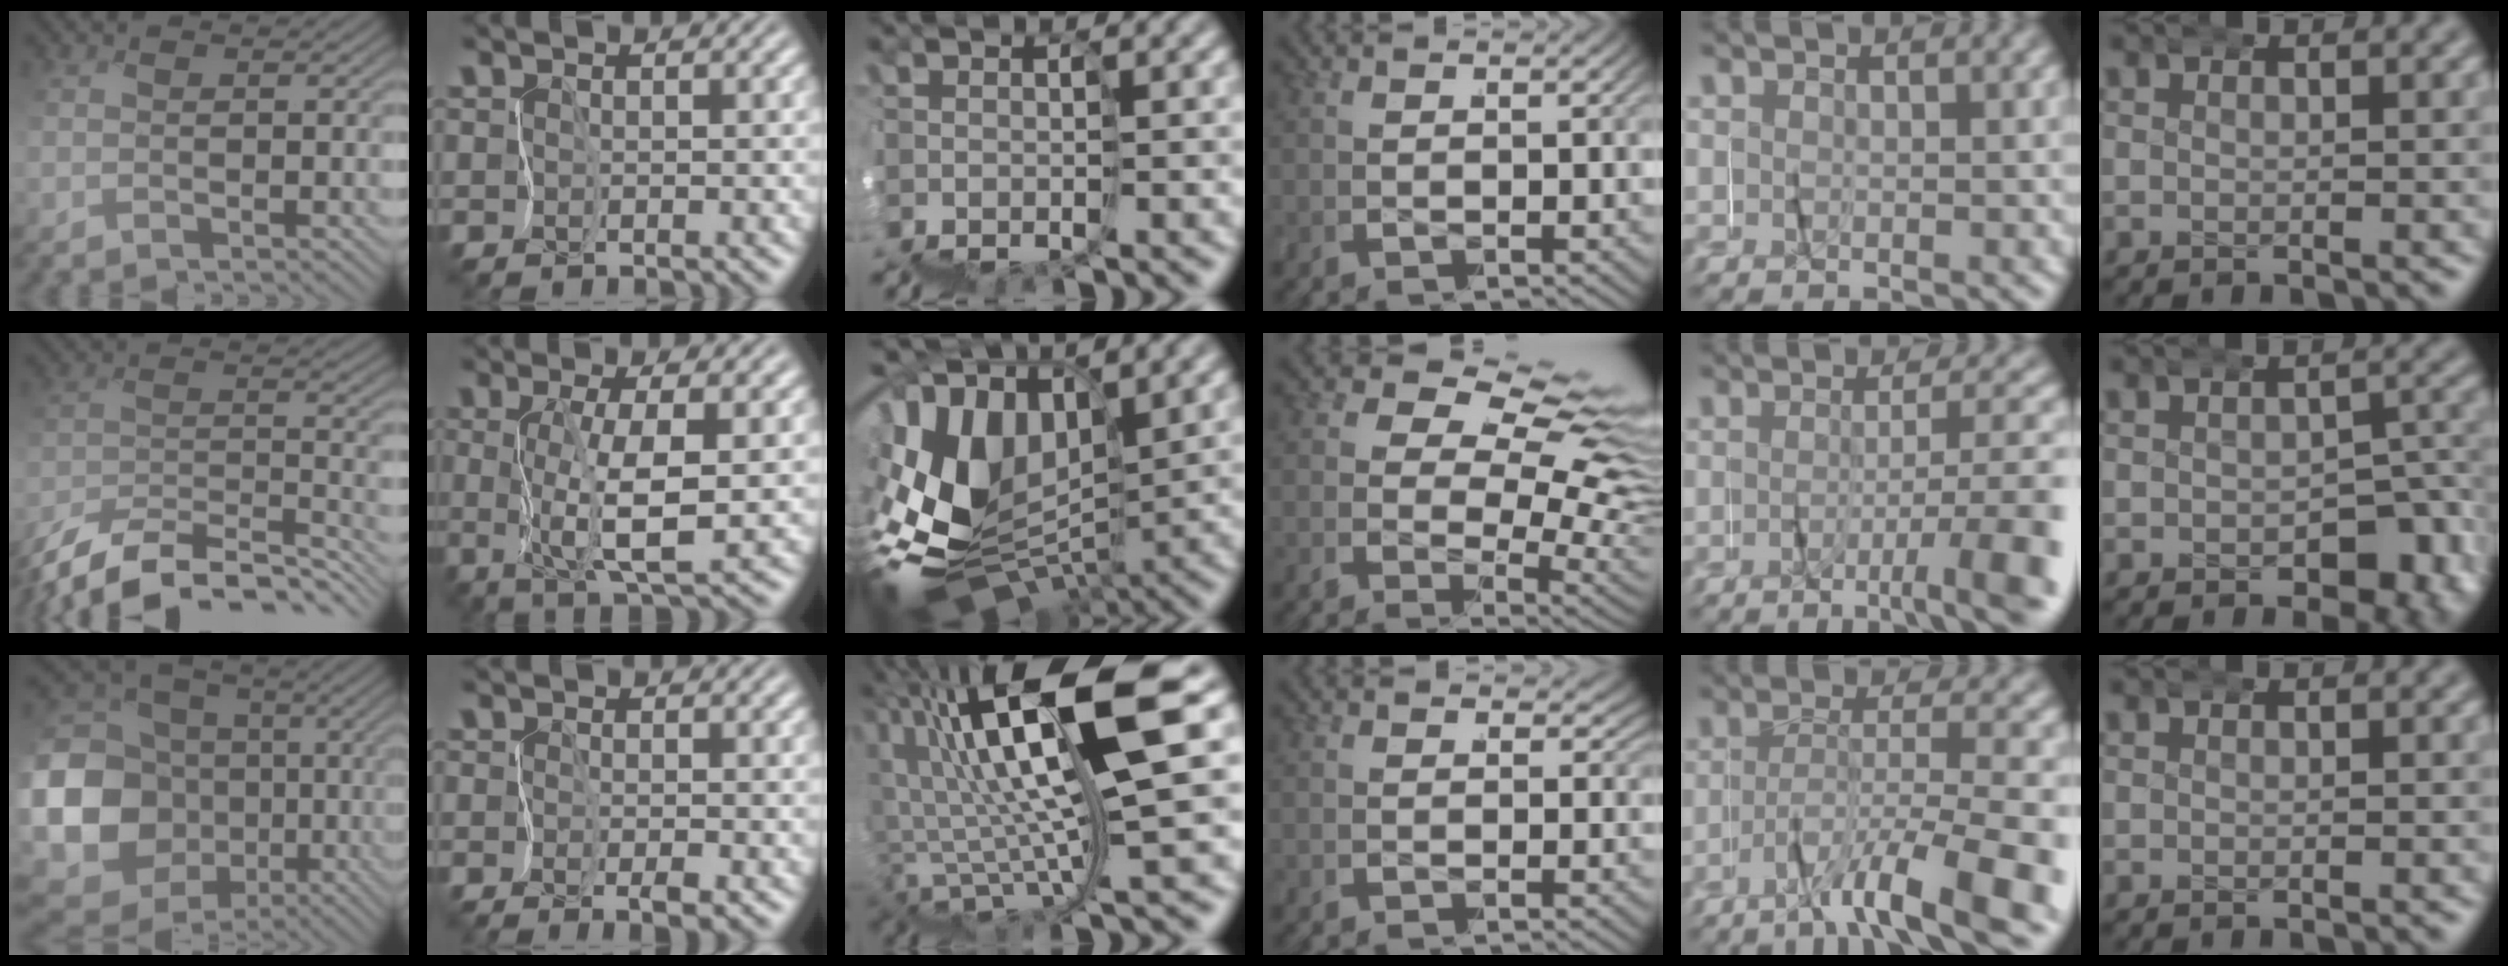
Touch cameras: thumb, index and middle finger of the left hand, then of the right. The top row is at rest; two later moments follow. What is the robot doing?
{"motion": "wrap", "object": "masking tape"}